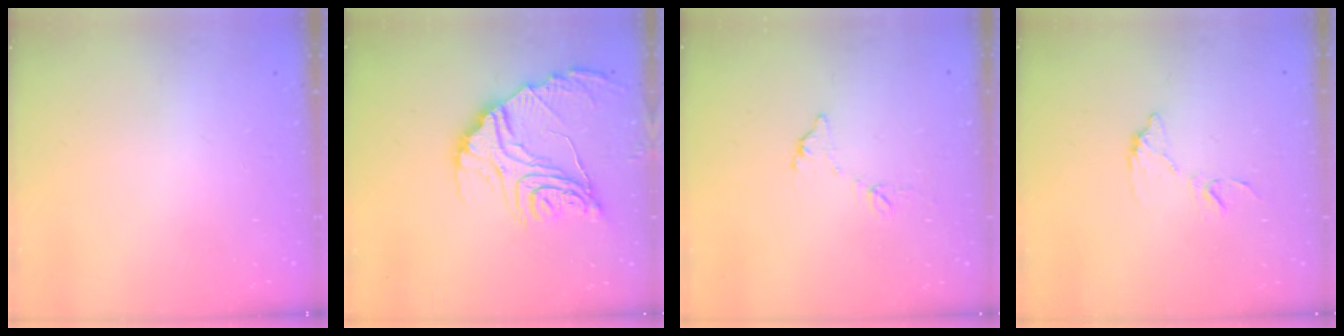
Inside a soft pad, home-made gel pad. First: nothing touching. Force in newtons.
{"total": 17.8, "press": 17.7, "slide": 2.0}
{"total": 5.5, "press": 5.5, "slide": 0.3}
{"total": 8.1, "press": 8.1, "slide": 0.3}